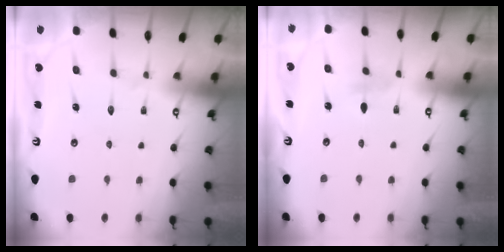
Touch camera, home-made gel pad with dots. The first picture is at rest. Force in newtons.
{"total": 2.7, "press": 2.6, "slide": 0.6}